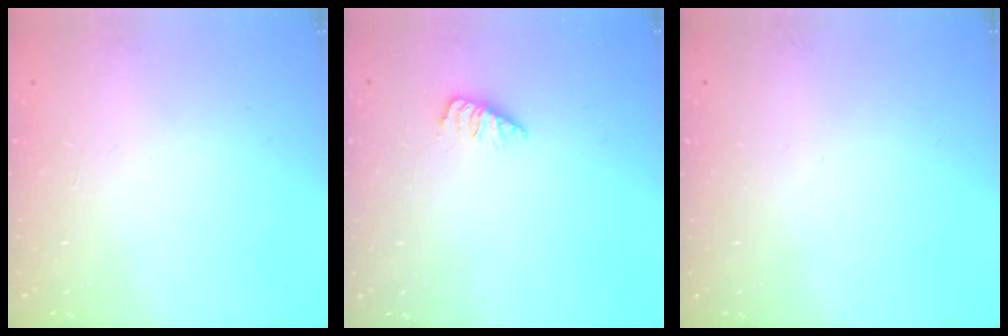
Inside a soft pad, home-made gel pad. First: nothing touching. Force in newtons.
{"total": 0.9, "press": 0.8, "slide": 0.3}
{"total": 0.0}